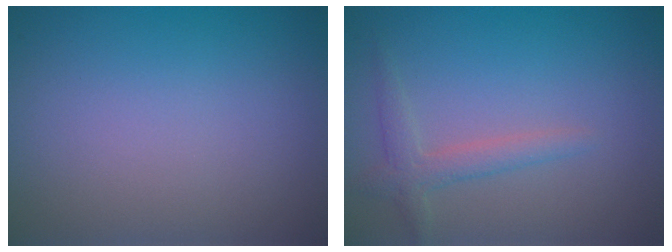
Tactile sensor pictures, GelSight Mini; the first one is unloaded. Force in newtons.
{"total": 2.0, "press": 2.0, "slide": 0.2}